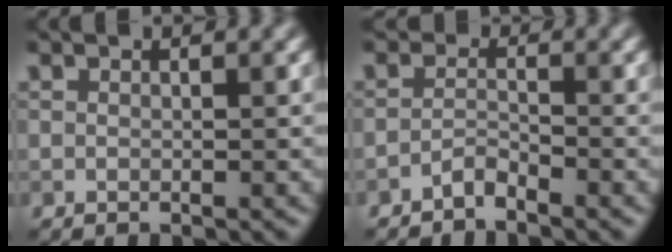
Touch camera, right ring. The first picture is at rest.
{"total": 1.4, "force": [-1.3, 0.4, 0.4], "torque": [-0.008, 0.006, -0.027]}